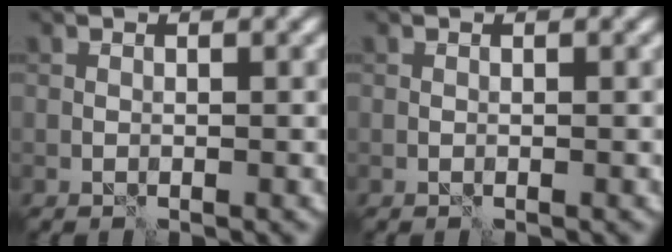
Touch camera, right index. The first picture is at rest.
{"total": 0.0}